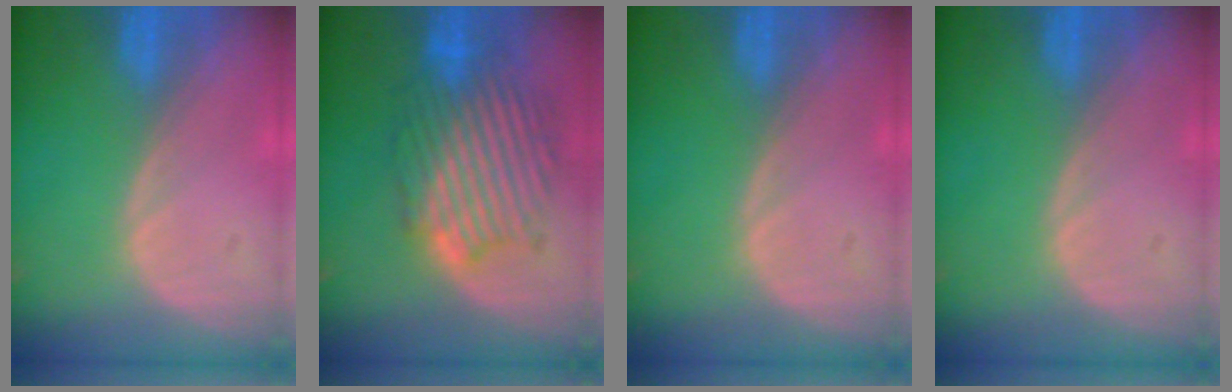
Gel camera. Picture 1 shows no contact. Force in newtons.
{"total": 9.4, "press": 9.4, "slide": 0.2}
{"total": 0.0}
{"total": 0.0}